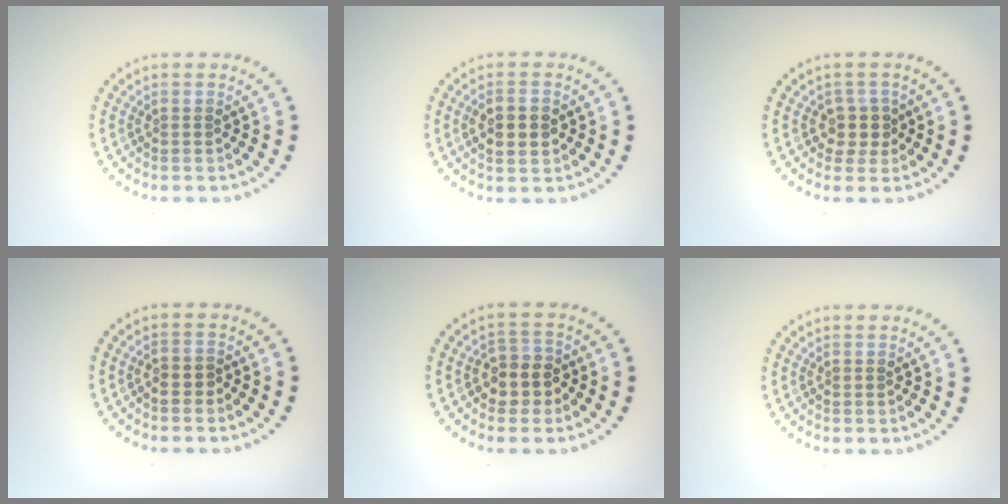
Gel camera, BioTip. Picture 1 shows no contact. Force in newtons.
{"total": 3.0, "press": 3.0, "slide": 0.1}
{"total": 2.2, "press": 1.9, "slide": 1.2}
{"total": 1.1, "press": 1.0, "slide": 0.5}
{"total": 3.0, "press": 2.7, "slide": 1.2}
{"total": 0.0}